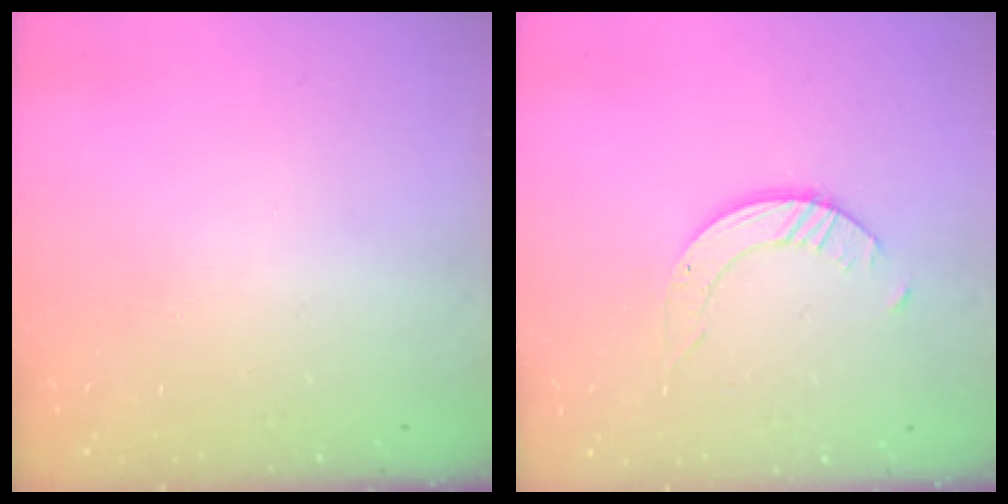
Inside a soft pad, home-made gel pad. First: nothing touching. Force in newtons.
{"total": 2.9, "press": 2.9, "slide": 0.3}